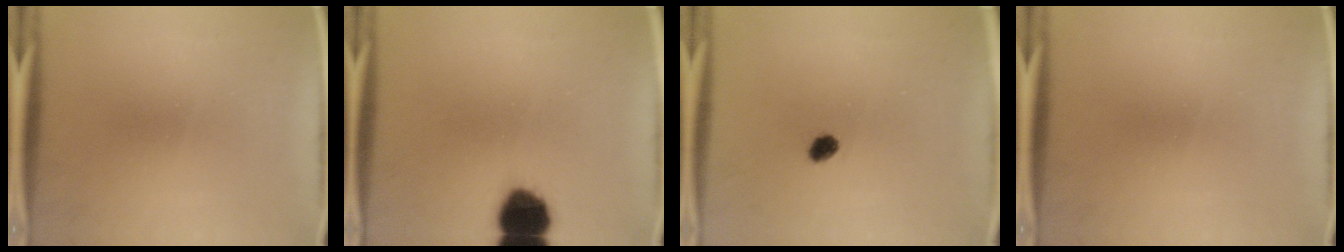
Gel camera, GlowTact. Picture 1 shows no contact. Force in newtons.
{"total": 11.1}
{"total": 2.2}
{"total": 0.0}